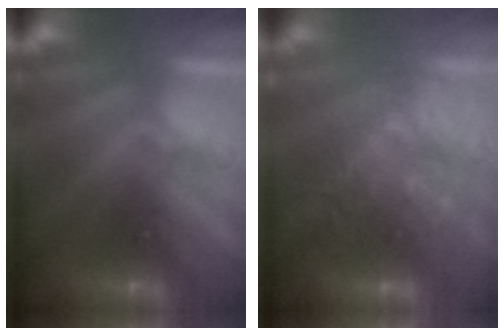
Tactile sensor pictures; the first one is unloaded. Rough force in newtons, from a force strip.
{"total": 7.9}